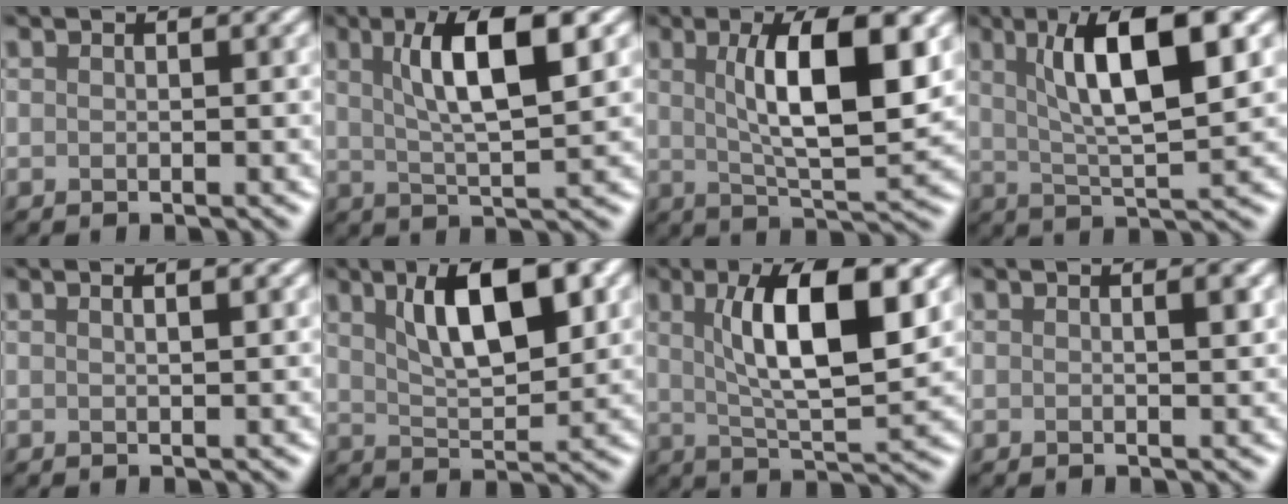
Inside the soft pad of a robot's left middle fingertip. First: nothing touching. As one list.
[{"total": 7.1, "force": [2.0, 1.6, 6.6], "torque": [-0.104, 0.006, 0.040]}, {"total": 8.8, "force": [1.8, 2.4, 8.2], "torque": [-0.121, -0.006, 0.038]}, {"total": 8.7, "force": [2.7, 2.1, 8.0], "torque": [-0.121, 0.003, 0.051]}, {"total": 1.9, "force": [0.9, 0.8, 1.5], "torque": [-0.004, 0.001, -0.004]}, {"total": 7.3, "force": [2.7, 2.5, 6.3], "torque": [-0.102, 0.004, 0.048]}, {"total": 8.7, "force": [2.1, 2.4, 8.1], "torque": [-0.124, -0.003, 0.043]}, {"total": 1.1, "force": [0.2, 0.2, 1.1], "torque": [-0.013, 0.002, 0.001]}]